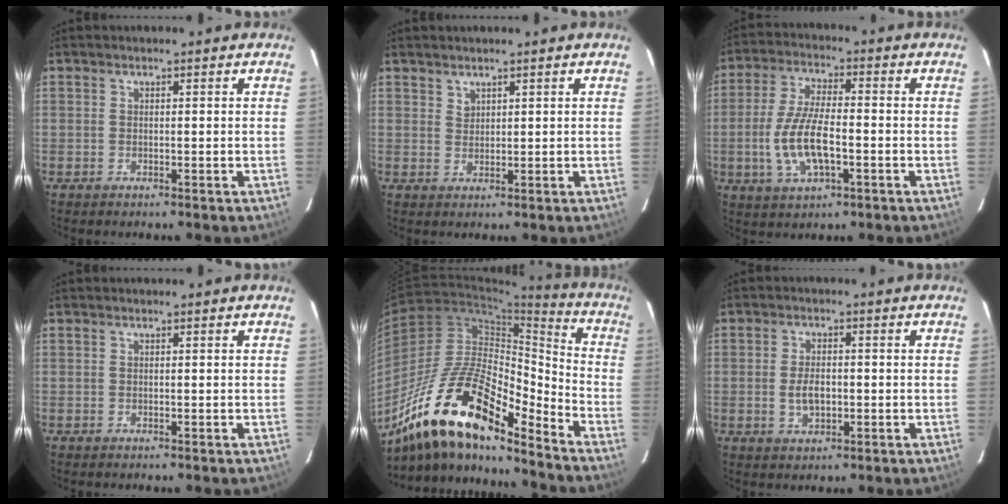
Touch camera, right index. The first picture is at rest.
{"total": 1.6, "force": [1.4, 0.7, 0.2], "torque": [0.002, 0.003, 0.027]}
{"total": 11.2, "force": [-2.6, 4.3, 10.0], "torque": [-0.206, -0.003, -0.047]}
{"total": 0.0}
{"total": 21.8, "force": [-16.2, 6.1, 13.3], "torque": [-0.242, -0.010, -0.300]}
{"total": 4.5, "force": [-0.8, 2.6, 3.6], "torque": [-0.070, -0.002, -0.009]}